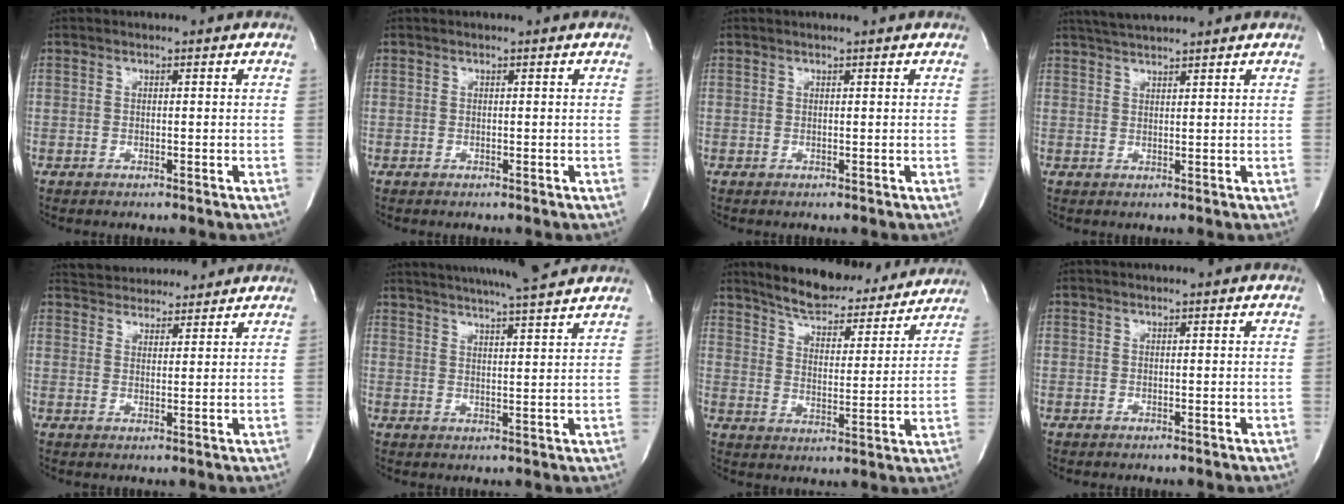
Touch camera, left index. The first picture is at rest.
{"total": 0.5, "force": [0.5, 0.0, 0.2], "torque": [-0.002, 0.003, 0.007]}
{"total": 2.2, "force": [2.0, 0.0, 1.0], "torque": [-0.011, 0.014, 0.024]}
{"total": 5.5, "force": [5.1, -0.4, 2.0], "torque": [-0.040, 0.024, 0.089]}
{"total": 10.3, "force": [9.7, 2.7, 2.1], "torque": [-0.026, 0.021, 0.139]}
{"total": 17.1, "force": [15.6, 0.2, 7.0], "torque": [-0.124, 0.006, 0.213]}
{"total": 17.8, "force": [16.4, 4.2, 5.5], "torque": [-0.072, -0.010, 0.227]}
{"total": 1.3, "force": [1.2, 0.0, 0.6], "torque": [-0.006, 0.010, 0.017]}